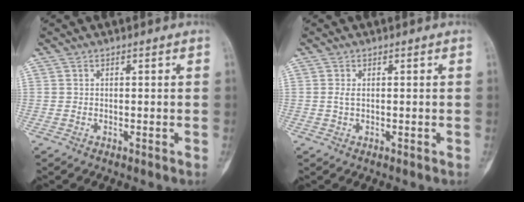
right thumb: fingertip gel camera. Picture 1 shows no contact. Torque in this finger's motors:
{"motor_torque": [0.35, 0.44, 0.16, -0.32, 0.08]}